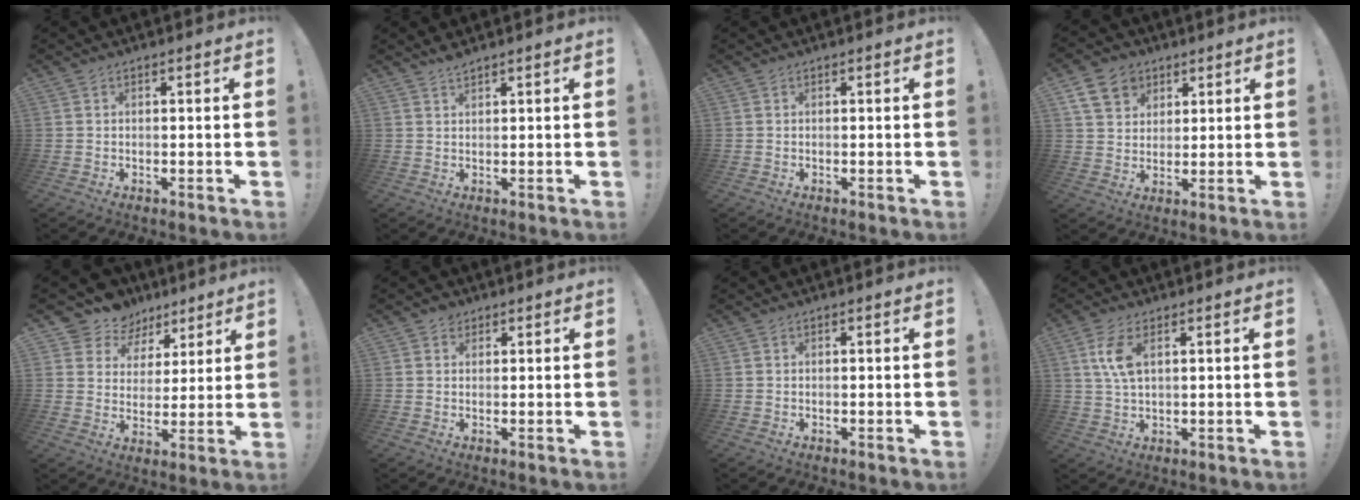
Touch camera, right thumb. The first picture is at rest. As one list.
[{"total": 1.9, "force": [1.8, 0.3, 0.6], "torque": [-0.008, -0.010, 0.032]}, {"total": 0.0}, {"total": 10.9, "force": [5.4, 8.4, 4.4], "torque": [-0.063, -0.025, 0.108]}, {"total": 9.7, "force": [6.7, 7.0, 1.0], "torque": [-0.023, -0.051, 0.133]}, {"total": 2.5, "force": [1.4, 1.9, 0.6], "torque": [-0.001, -0.004, 0.024]}, {"total": 0.0}, {"total": 7.0, "force": [2.3, 2.9, 5.9], "torque": [-0.117, -0.005, 0.037]}]